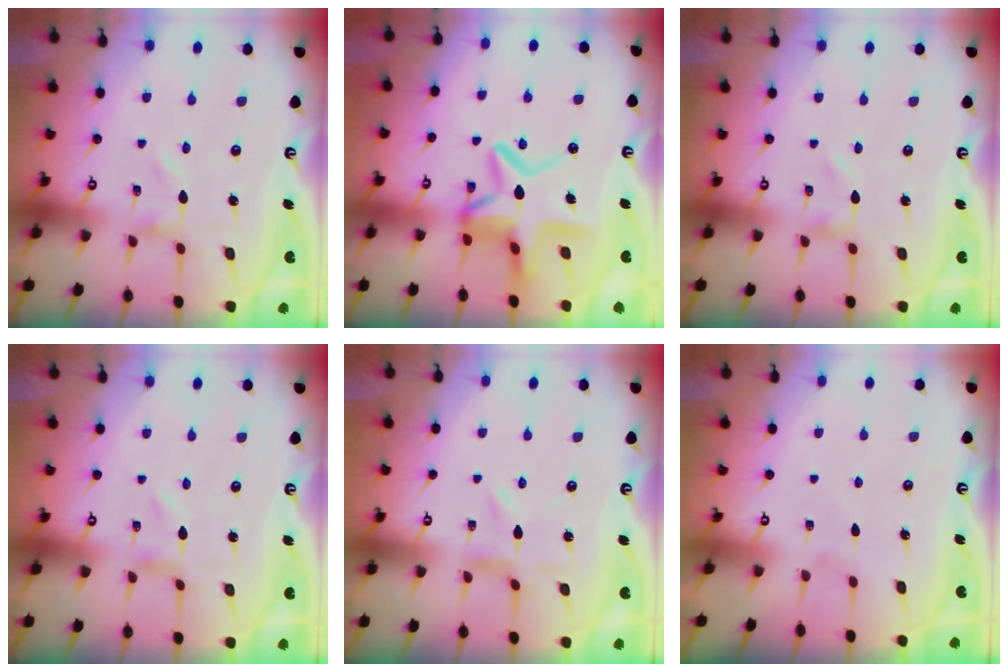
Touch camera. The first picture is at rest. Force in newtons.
{"total": 12.7, "press": 12.7, "slide": 1.2}
{"total": 0.0}
{"total": 0.0}
{"total": 2.0, "press": 2.0, "slide": 0.3}
{"total": 0.0}